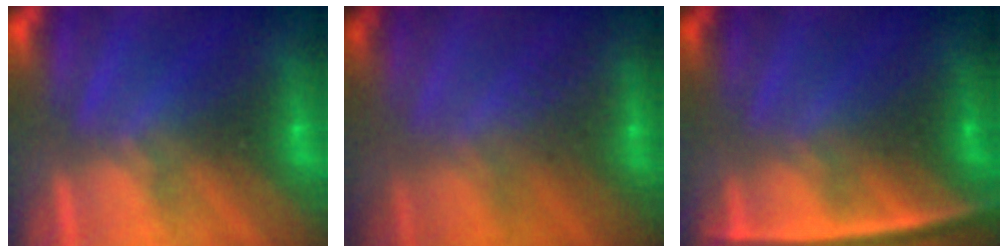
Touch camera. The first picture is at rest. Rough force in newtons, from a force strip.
{"total": 2.4}
{"total": 2.4}